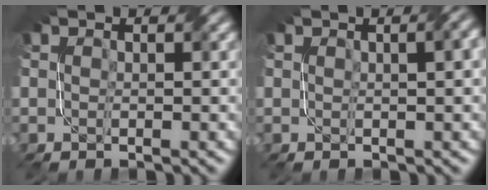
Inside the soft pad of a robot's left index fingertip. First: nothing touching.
{"total": 3.4, "force": [1.1, 1.3, 3.0], "torque": [-0.023, 0.015, 0.009]}